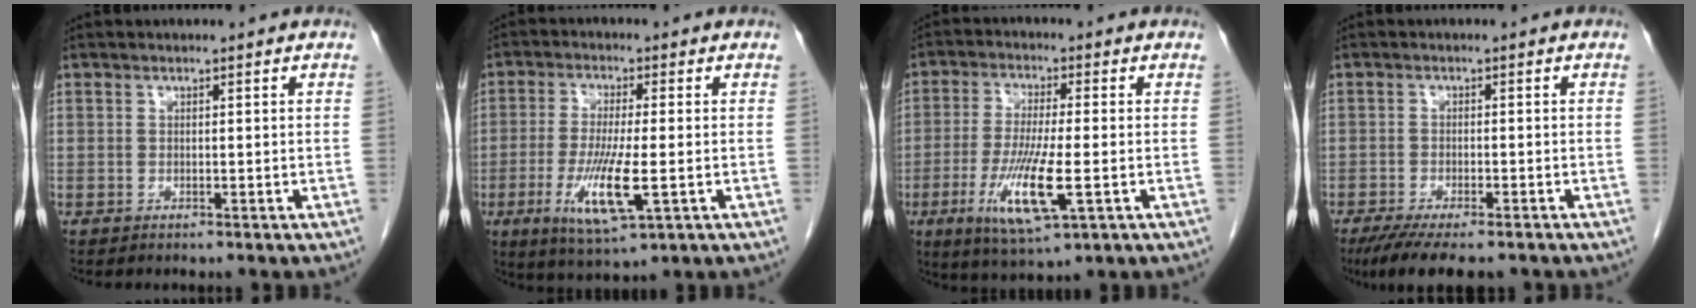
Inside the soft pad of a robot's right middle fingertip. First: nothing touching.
{"total": 9.5, "force": [-2.4, 1.3, 9.1], "torque": [-0.184, -0.025, -0.041]}
{"total": 10.8, "force": [-3.0, 1.4, 10.2], "torque": [-0.207, -0.025, -0.052]}
{"total": 9.7, "force": [-7.6, 2.4, 5.5], "torque": [-0.082, -0.013, -0.116]}